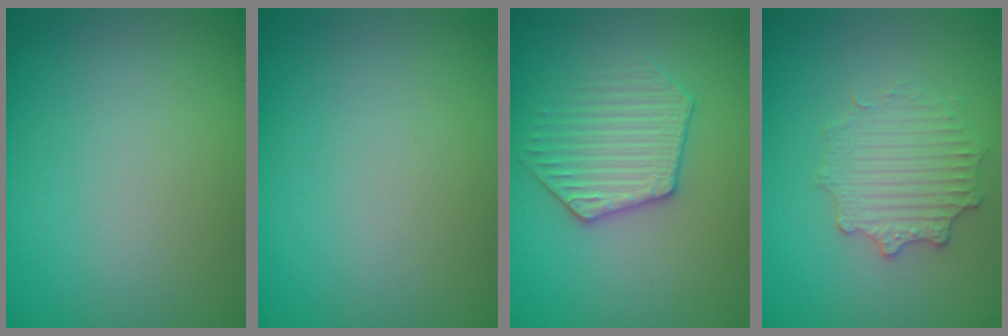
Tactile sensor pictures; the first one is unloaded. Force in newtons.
{"total": 0.0}
{"total": 3.5, "press": 3.4, "slide": 0.9}
{"total": 2.9, "press": 2.9, "slide": 0.2}